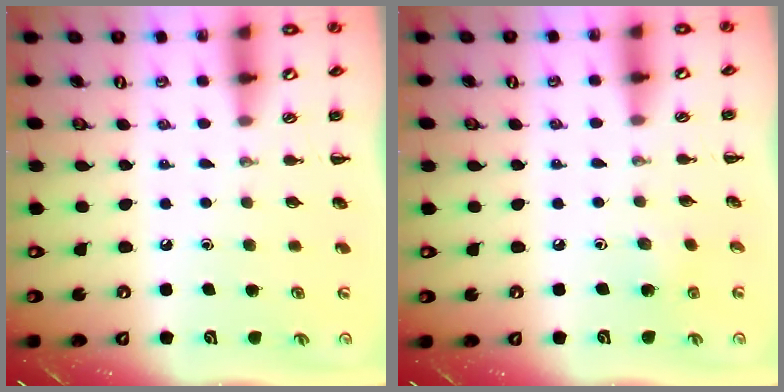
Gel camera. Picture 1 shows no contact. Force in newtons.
{"total": 2.7, "press": 2.5, "slide": 0.8}